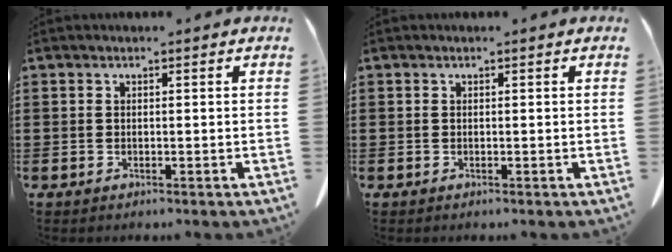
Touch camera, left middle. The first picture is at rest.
{"total": 0.0}